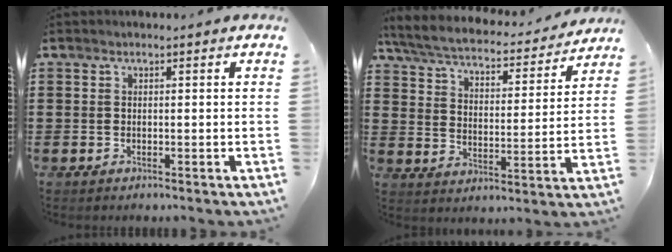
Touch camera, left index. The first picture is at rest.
{"total": 5.2, "force": [4.8, 0.5, 1.8], "torque": [-0.060, -0.033, 0.077]}